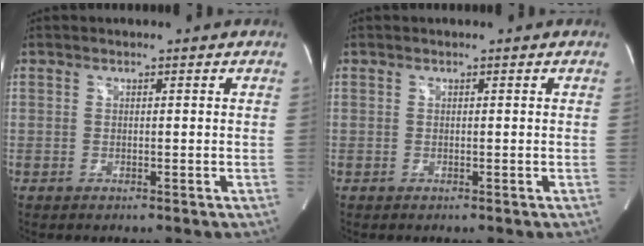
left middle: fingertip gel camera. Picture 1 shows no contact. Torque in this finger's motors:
{"motor_torque": [0.01, 0.01, -0.01, -0.01]}